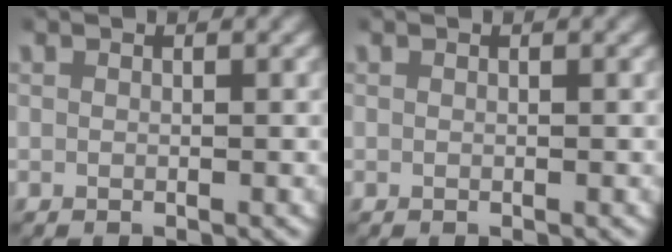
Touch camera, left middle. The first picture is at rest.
{"total": 0.0}